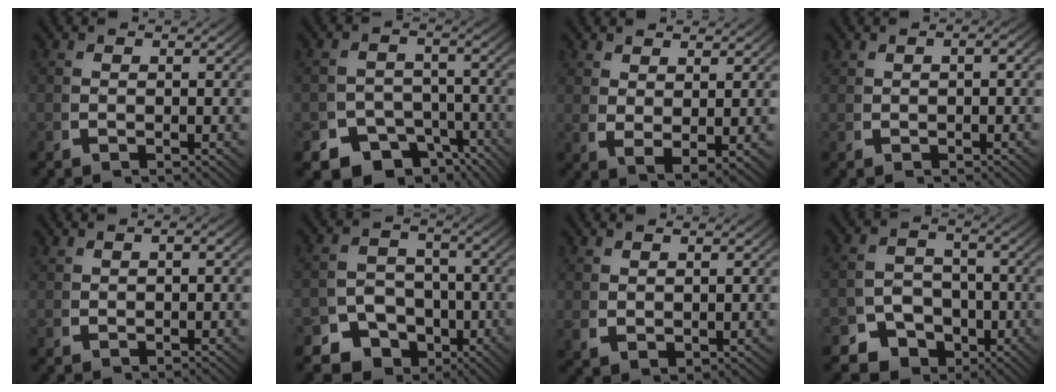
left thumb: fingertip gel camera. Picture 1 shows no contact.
{"total": 11.6, "force": [-8.0, 7.5, 3.7], "torque": [-0.060, -0.055, -0.120]}
{"total": 2.9, "force": [0.9, 1.6, 2.3], "torque": [-0.051, -0.019, 0.036]}
{"total": 1.0, "force": [0.0, 0.5, 0.8], "torque": [-0.016, -0.002, 0.006]}
{"total": 0.9, "force": [0.4, 0.4, 0.7], "torque": [-0.012, 0.000, 0.012]}
{"total": 10.1, "force": [-5.5, 7.9, 3.0], "torque": [-0.042, -0.044, -0.091]}
{"total": 1.7, "force": [0.8, 1.1, 1.0], "torque": [-0.021, -0.006, 0.030]}
{"total": 8.9, "force": [-4.9, 7.0, 2.6], "torque": [-0.029, -0.039, -0.082]}